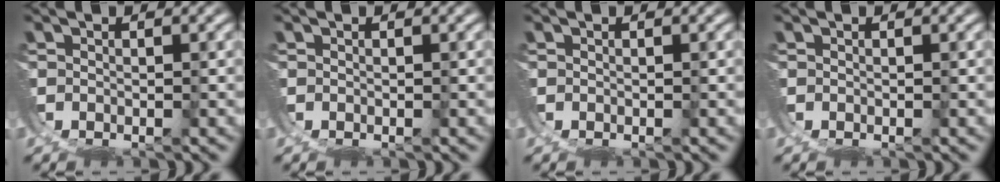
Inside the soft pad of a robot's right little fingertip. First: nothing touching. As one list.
[{"total": 0.0}, {"total": 0.0}, {"total": 0.0}]